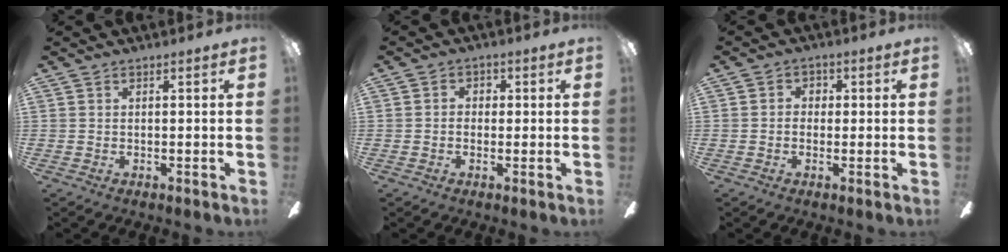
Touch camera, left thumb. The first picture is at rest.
{"total": 2.7, "force": [-0.7, 2.4, 1.0], "torque": [-0.013, 0.011, -0.017]}
{"total": 2.9, "force": [-0.5, 2.6, 1.0], "torque": [-0.020, 0.017, -0.012]}